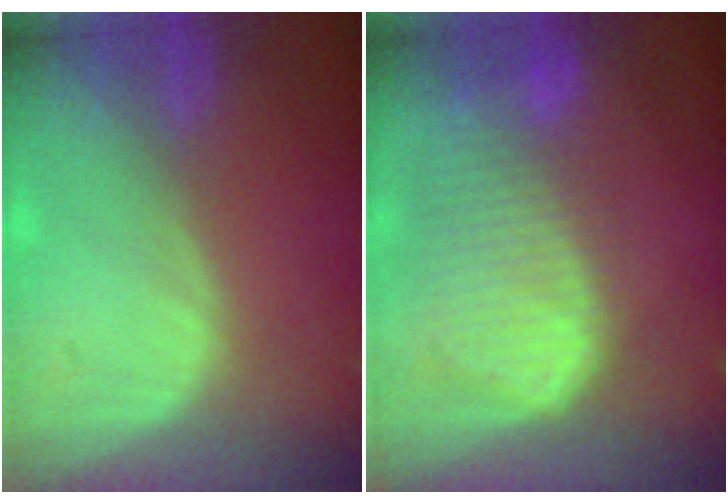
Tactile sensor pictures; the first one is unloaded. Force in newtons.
{"total": 10.5, "press": 9.1, "slide": 5.3}